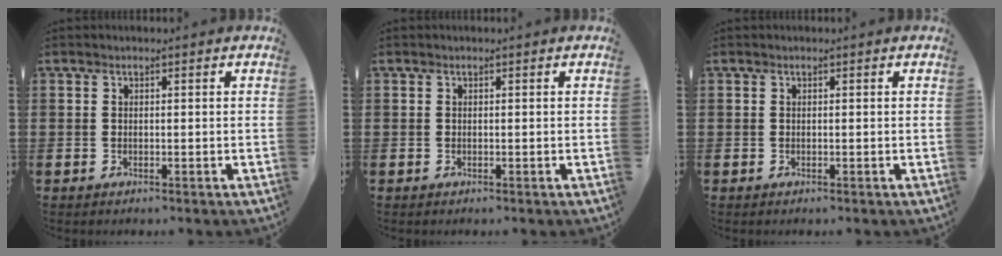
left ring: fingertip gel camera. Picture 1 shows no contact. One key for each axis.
{"total": 0.0}
{"total": 0.0}